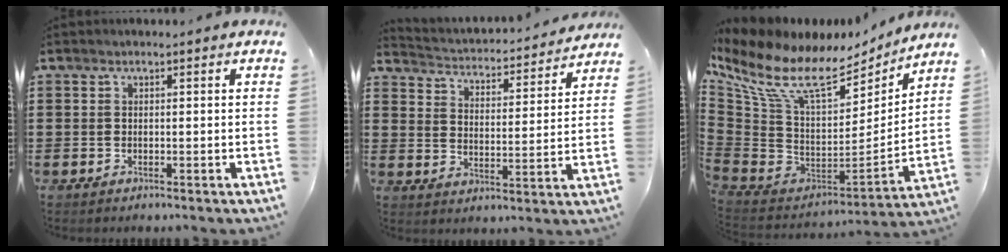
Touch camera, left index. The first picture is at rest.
{"total": 2.5, "force": [2.5, 0.2, 0.0], "torque": [-0.020, -0.031, 0.033]}
{"total": 12.8, "force": [7.6, 5.4, 8.8], "torque": [-0.207, -0.052, 0.129]}